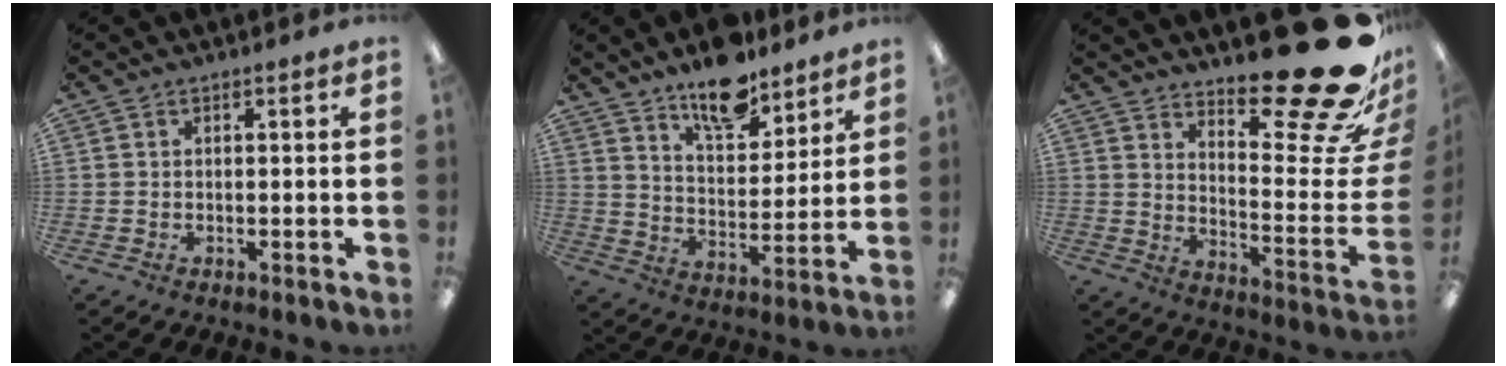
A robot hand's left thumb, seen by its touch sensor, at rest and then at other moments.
{"total": 12.5, "force": [10.3, 4.7, 5.1], "torque": [-0.068, -0.070, 0.185]}
{"total": 23.9, "force": [17.7, 5.8, 14.9], "torque": [-0.168, -0.146, 0.282]}